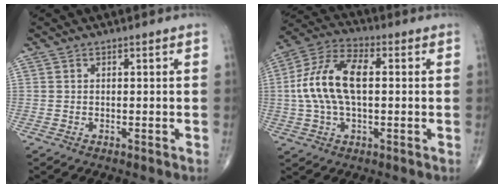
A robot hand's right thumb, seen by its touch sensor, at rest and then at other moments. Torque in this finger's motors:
{"motor_torque": [2.06, 1.96, 1.19, -0.11, 0.18]}